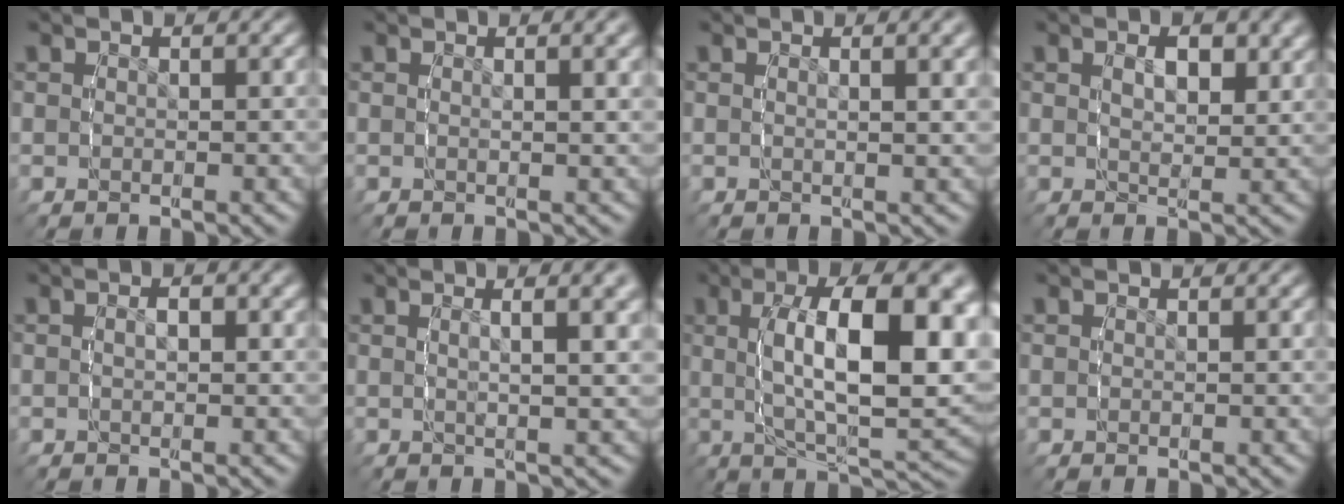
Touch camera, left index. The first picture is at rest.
{"total": 1.5, "force": [0.5, 0.0, 1.4], "torque": [-0.022, -0.001, 0.008]}
{"total": 1.8, "force": [0.7, 0.1, 1.7], "torque": [-0.025, 0.001, 0.010]}
{"total": 2.2, "force": [0.7, 1.0, 1.8], "torque": [-0.029, -0.010, 0.013]}
{"total": 1.6, "force": [-0.4, 0.6, 1.4], "torque": [-0.024, -0.001, -0.008]}
{"total": 4.3, "force": [1.5, 0.9, 3.9], "torque": [-0.047, 0.011, 0.017]}
{"total": 11.2, "force": [0.7, 3.9, 10.5], "torque": [-0.160, 0.007, 0.011]}
{"total": 0.0}